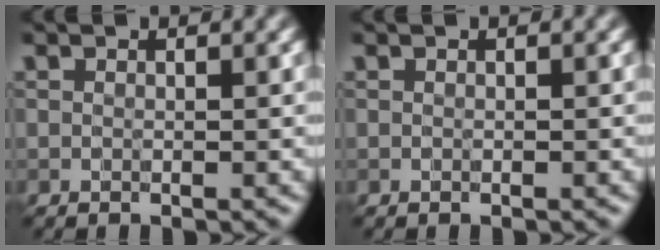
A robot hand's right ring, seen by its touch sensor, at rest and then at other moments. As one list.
[{"total": 0.0}]